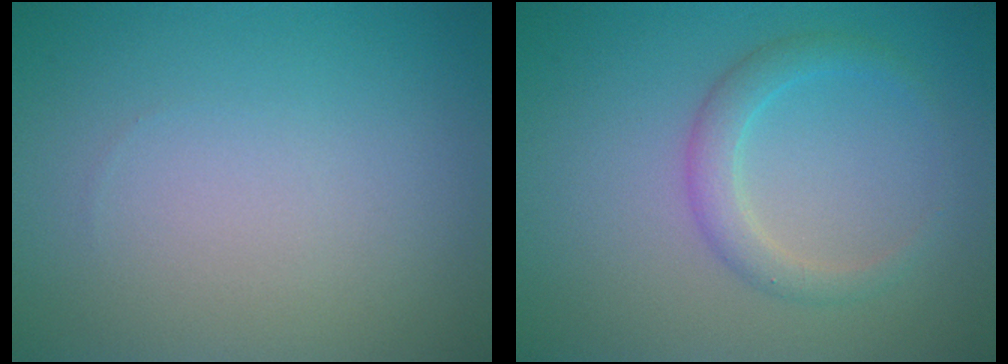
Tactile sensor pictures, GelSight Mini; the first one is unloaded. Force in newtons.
{"total": 2.3, "press": 2.3, "slide": 0.1}